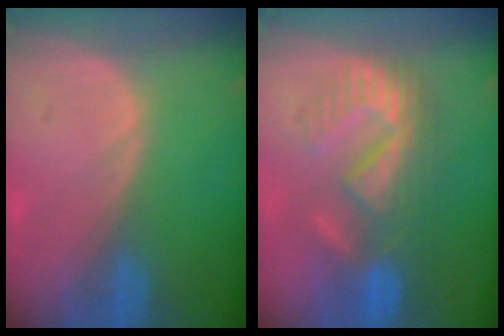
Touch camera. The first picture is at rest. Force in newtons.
{"total": 9.0, "press": 8.7, "slide": 2.2}